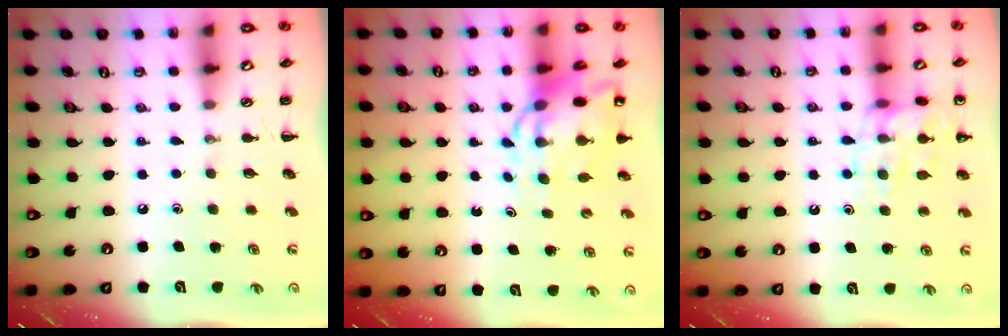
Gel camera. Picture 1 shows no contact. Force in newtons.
{"total": 10.0, "press": 9.6, "slide": 2.6}
{"total": 14.5, "press": 14.4, "slide": 1.9}